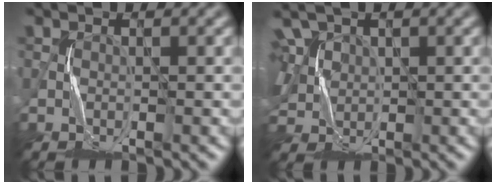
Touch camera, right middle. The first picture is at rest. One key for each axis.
{"total": 4.5, "fx": 1.5, "fy": 3.4, "fz": 2.5, "tx": -0.080, "ty": 0.013, "tz": 0.034}